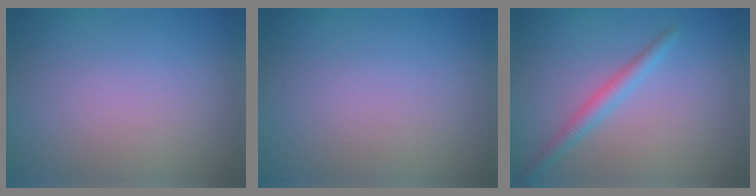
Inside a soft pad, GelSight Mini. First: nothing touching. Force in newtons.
{"total": 0.0}
{"total": 2.2, "press": 2.2, "slide": 0.1}